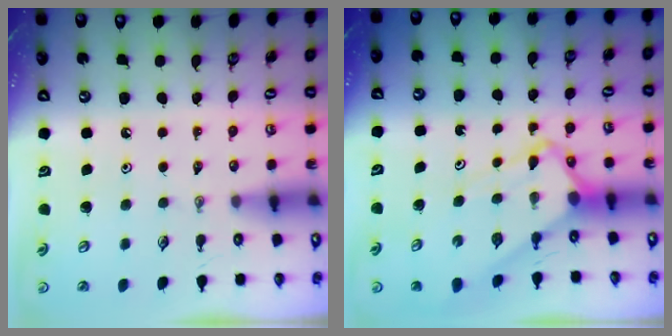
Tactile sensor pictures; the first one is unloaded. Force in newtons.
{"total": 4.9, "press": 4.8, "slide": 0.6}